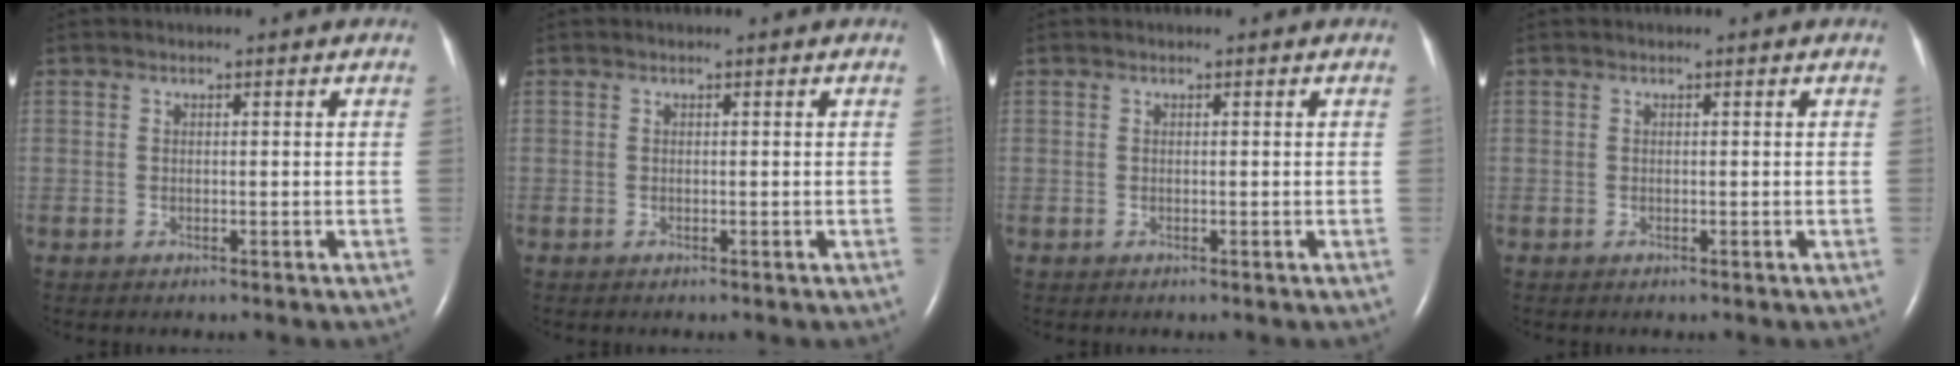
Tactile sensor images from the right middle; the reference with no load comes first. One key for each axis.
{"total": 0.0}
{"total": 0.0}
{"total": 0.0}